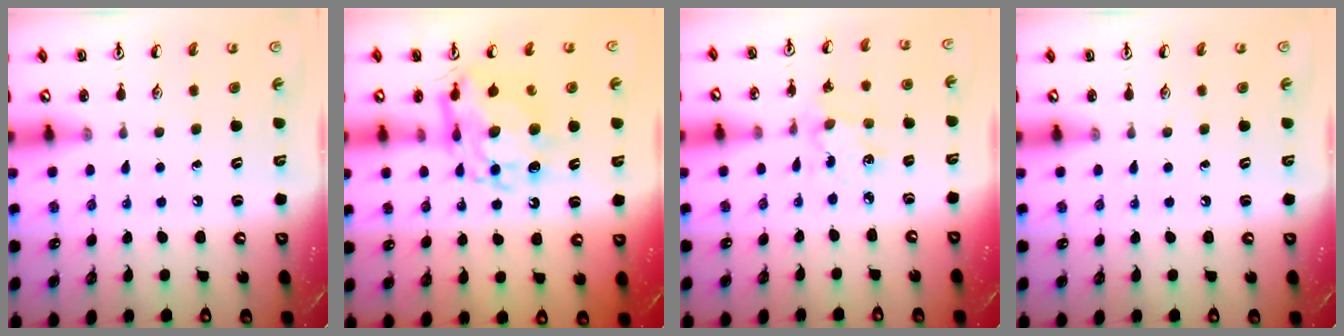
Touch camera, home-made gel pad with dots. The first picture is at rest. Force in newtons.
{"total": 12.1, "press": 12.1, "slide": 1.1}
{"total": 2.5, "press": 2.4, "slide": 0.7}
{"total": 0.0}